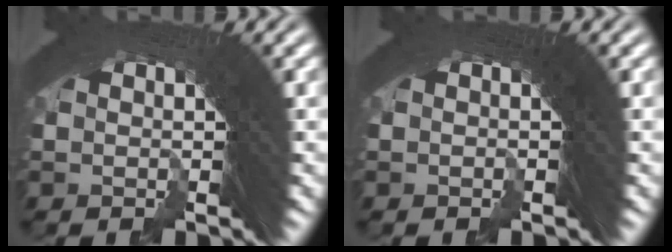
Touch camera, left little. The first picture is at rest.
{"total": 0.0}